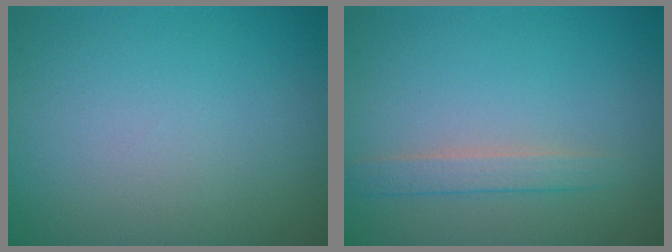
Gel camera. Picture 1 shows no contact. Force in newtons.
{"total": 1.7, "press": 1.7, "slide": 0.0}